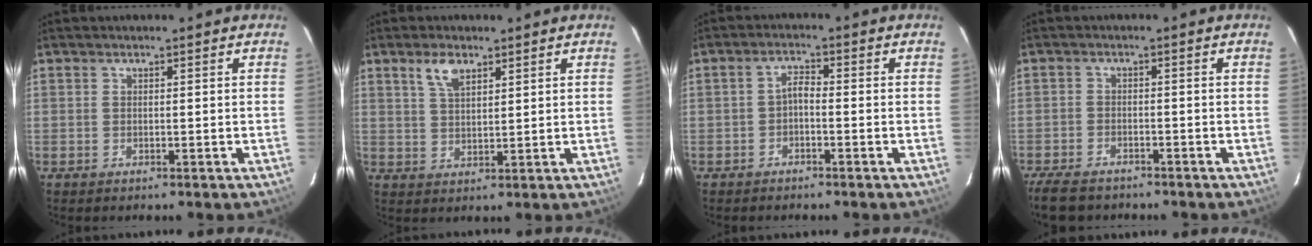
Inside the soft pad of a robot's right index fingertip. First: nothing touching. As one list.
[{"total": 4.6, "force": [2.9, 2.1, 2.9], "torque": [-0.054, 0.007, 0.057]}, {"total": 2.0, "force": [-1.2, 0.7, 1.4], "torque": [-0.030, 0.008, -0.022]}, {"total": 8.3, "force": [-6.8, 3.6, 3.2], "torque": [-0.093, -0.012, -0.118]}]